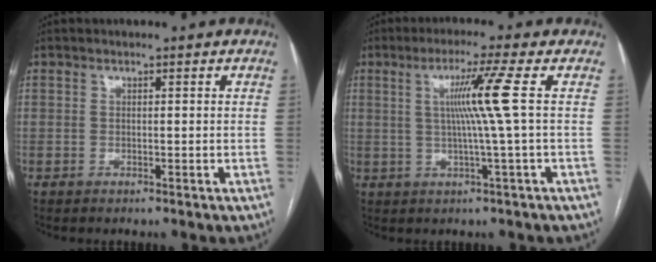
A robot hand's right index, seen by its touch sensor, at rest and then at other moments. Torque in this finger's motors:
{"motor_torque": [0.90, 0.21, 0.29, 0.10]}